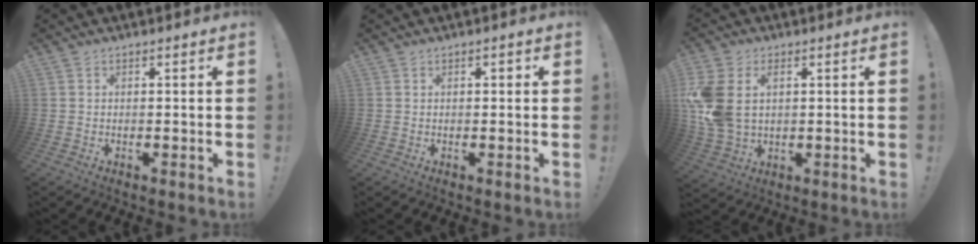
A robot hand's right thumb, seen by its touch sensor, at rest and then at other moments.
{"total": 0.6, "force": [-0.1, 0.5, 0.3], "torque": [0.001, 0.001, -0.005]}
{"total": 11.5, "force": [3.3, 7.9, 7.6], "torque": [-0.172, -0.010, 0.064]}